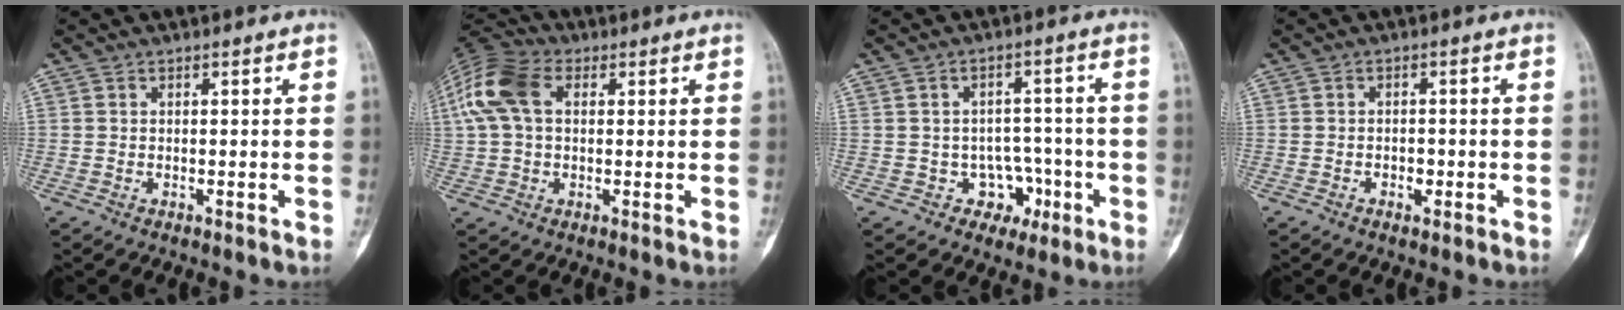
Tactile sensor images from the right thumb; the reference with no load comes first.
{"total": 12.8, "force": [3.1, 8.2, 9.3], "torque": [-0.203, 0.032, 0.054]}
{"total": 5.8, "force": [-2.3, 5.1, 1.6], "torque": [0.017, 0.031, -0.025]}
{"total": 1.9, "force": [-0.8, 1.2, 1.2], "torque": [-0.016, 0.006, -0.012]}